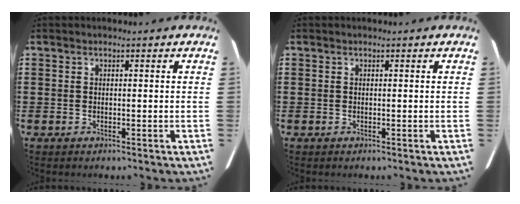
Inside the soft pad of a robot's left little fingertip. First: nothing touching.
{"total": 0.0}